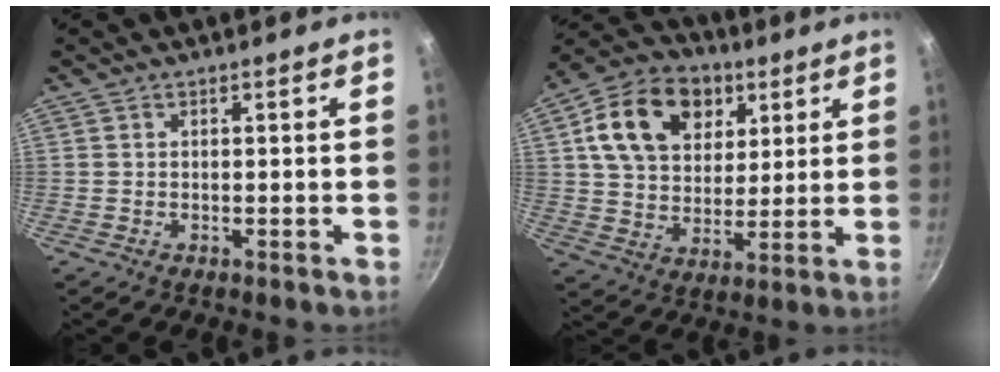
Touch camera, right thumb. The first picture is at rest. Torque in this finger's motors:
{"motor_torque": [-0.15, 1.75, 0.91, 0.74, 0.27]}